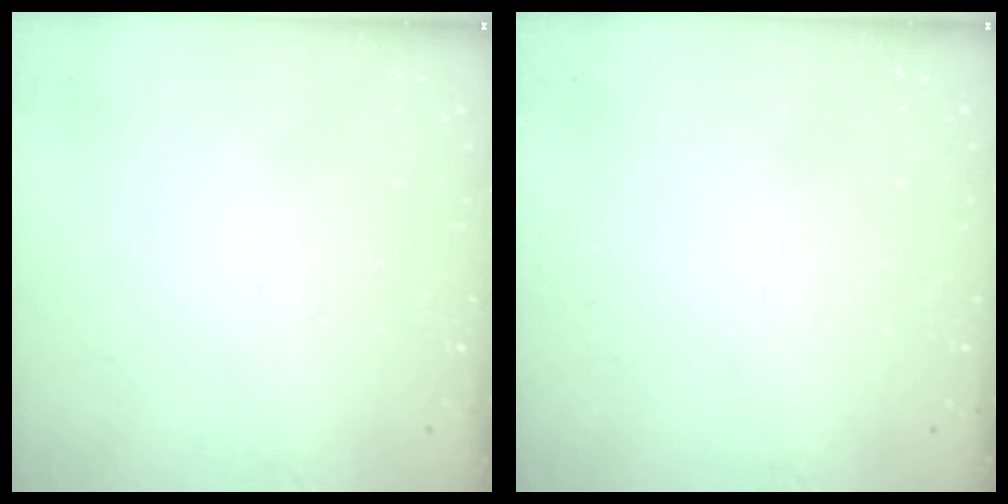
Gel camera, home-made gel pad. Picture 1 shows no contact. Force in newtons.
{"total": 0.0}